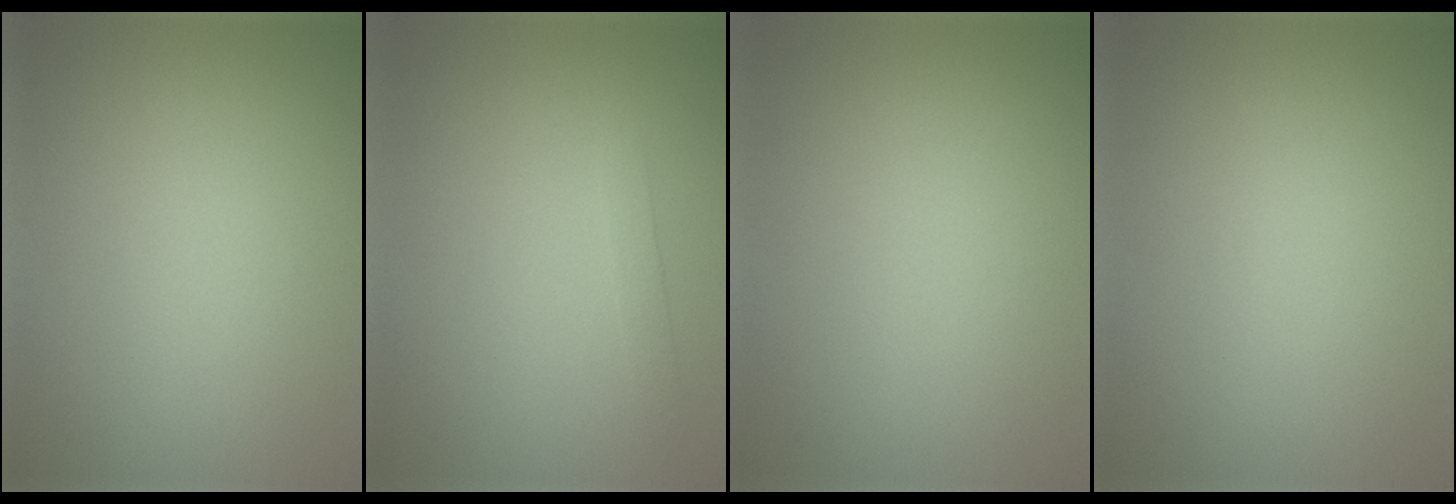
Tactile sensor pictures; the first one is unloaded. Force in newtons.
{"total": 1.3, "press": 1.3, "slide": 0.1}
{"total": 0.0}
{"total": 0.0}